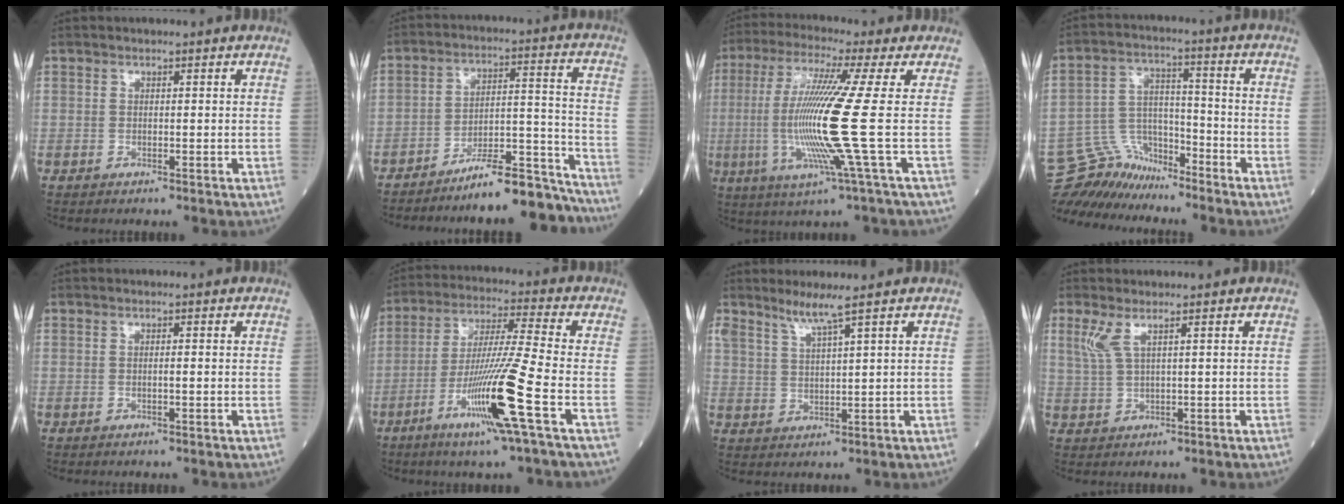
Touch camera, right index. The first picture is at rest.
{"total": 12.5, "force": [-11.6, 1.5, 4.2], "torque": [-0.033, 0.059, -0.190]}
{"total": 14.3, "force": [-1.3, -2.2, 14.1], "torque": [-0.287, -0.019, -0.031]}
{"total": 8.9, "force": [-8.5, 2.6, -0.3], "torque": [-0.004, 0.030, -0.161]}
{"total": 0.7, "force": [-0.2, 0.0, 0.7], "torque": [-0.011, 0.002, -0.002]}
{"total": 13.8, "force": [-5.5, -1.7, 12.5], "torque": [-0.242, -0.019, -0.105]}
{"total": 3.9, "force": [3.1, -0.8, 2.3], "torque": [-0.049, -0.007, 0.065]}
{"total": 3.2, "force": [1.7, 0.3, 2.7], "torque": [-0.071, 0.007, 0.042]}